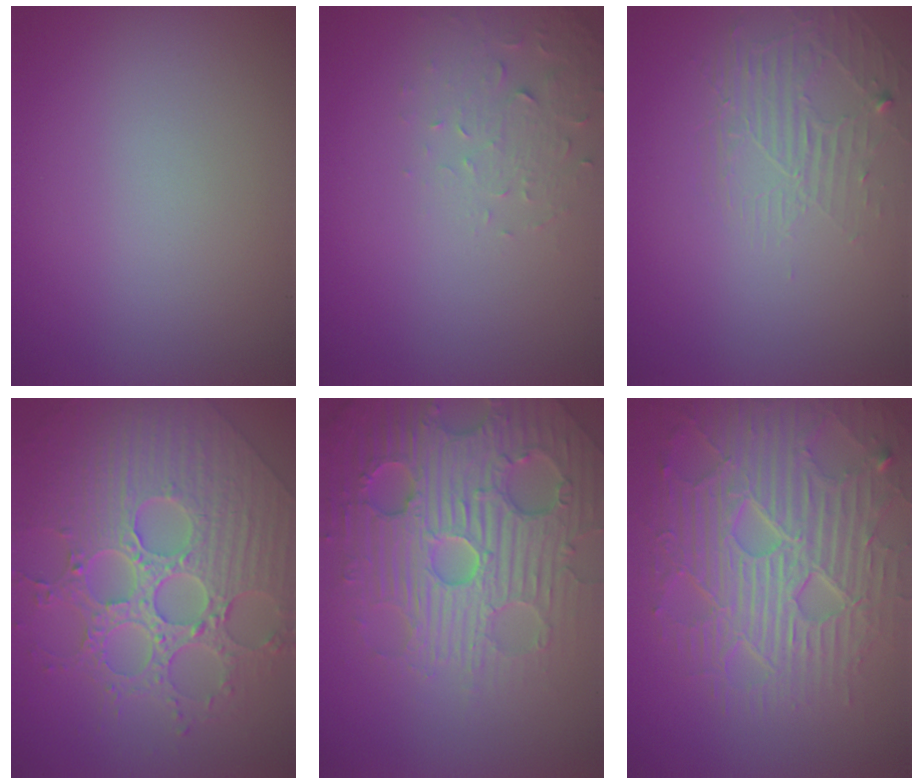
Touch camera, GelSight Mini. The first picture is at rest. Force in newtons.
{"total": 2.2, "press": 2.2, "slide": 0.4}
{"total": 1.8, "press": 0.8, "slide": 1.6}
{"total": 9.4, "press": 7.0, "slide": 6.3}
{"total": 7.9, "press": 7.7, "slide": 1.6}
{"total": 9.2, "press": 6.5, "slide": 6.5}